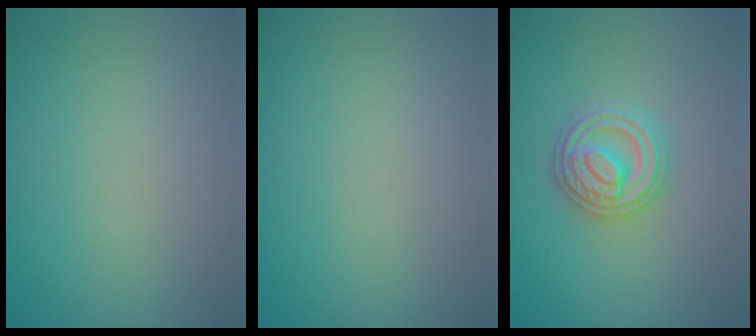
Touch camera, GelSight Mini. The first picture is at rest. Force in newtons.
{"total": 0.0}
{"total": 3.7, "press": 3.6, "slide": 0.6}